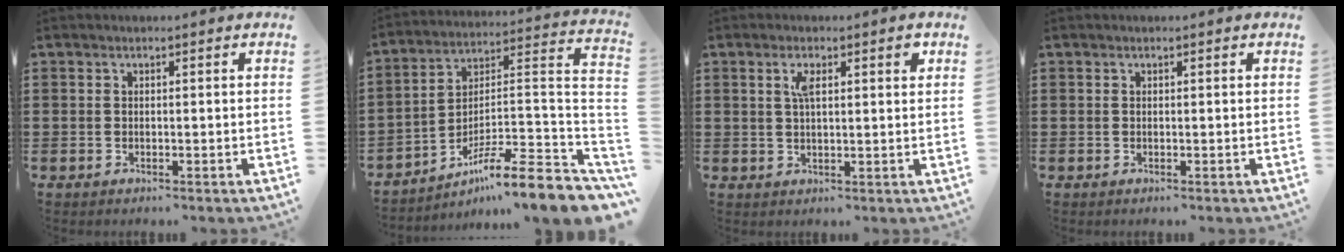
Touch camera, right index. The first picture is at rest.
{"total": 9.9, "force": [-7.2, 1.1, 6.6], "torque": [-0.105, -0.002, -0.143]}
{"total": 3.4, "force": [1.4, 1.0, 3.0], "torque": [-0.046, 0.001, 0.017]}
{"total": 0.0}